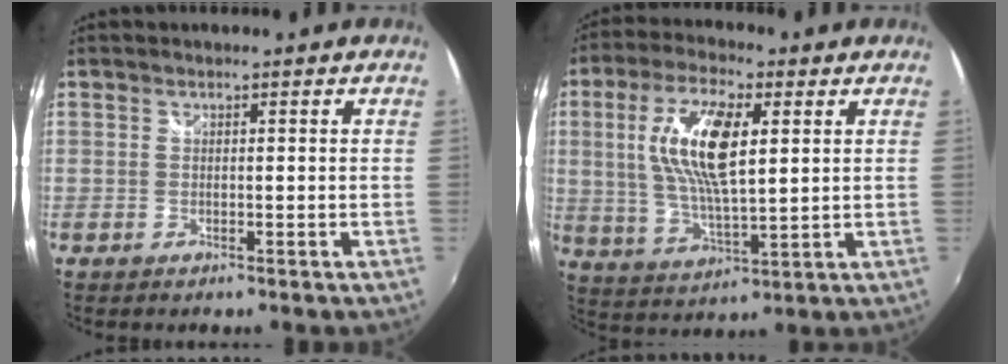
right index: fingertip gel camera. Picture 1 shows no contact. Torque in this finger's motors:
{"motor_torque": [1.17, 0.41, 1.01, 0.21]}